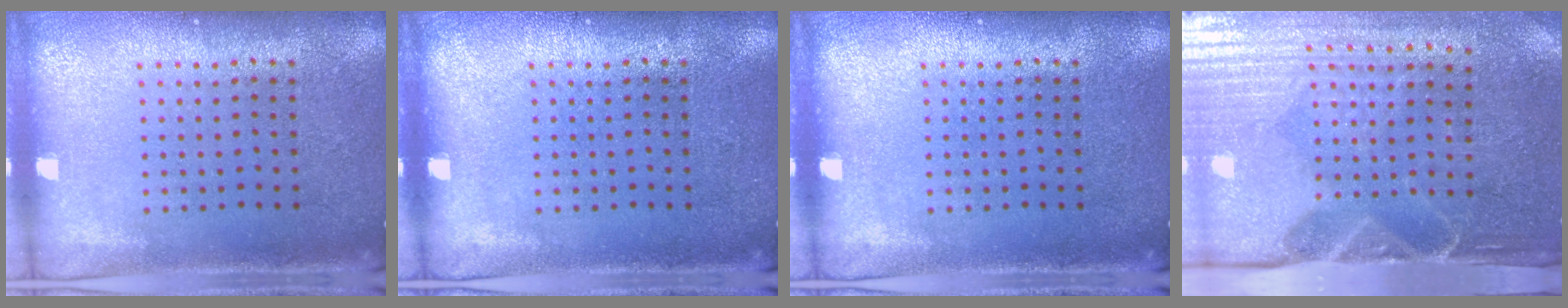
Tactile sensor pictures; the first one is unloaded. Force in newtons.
{"total": 0.0}
{"total": 0.0}
{"total": 4.7, "press": 4.1, "slide": 2.4}